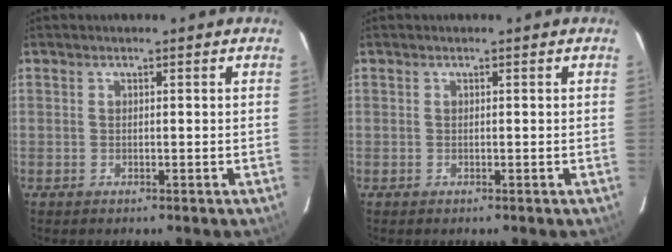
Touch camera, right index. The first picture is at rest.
{"total": 0.0}